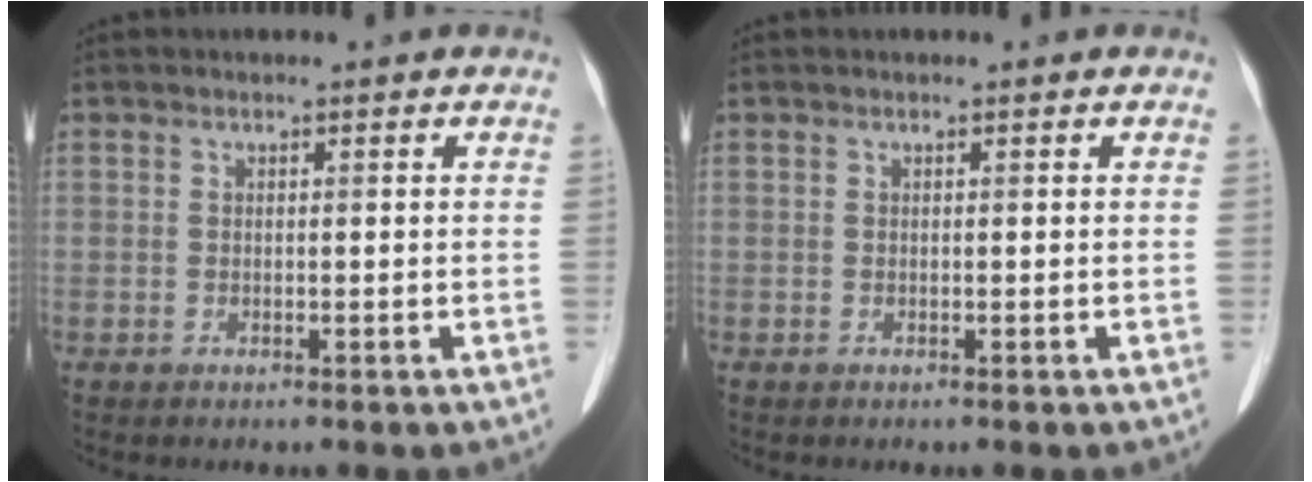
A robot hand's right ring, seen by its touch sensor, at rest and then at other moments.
{"total": 0.0}